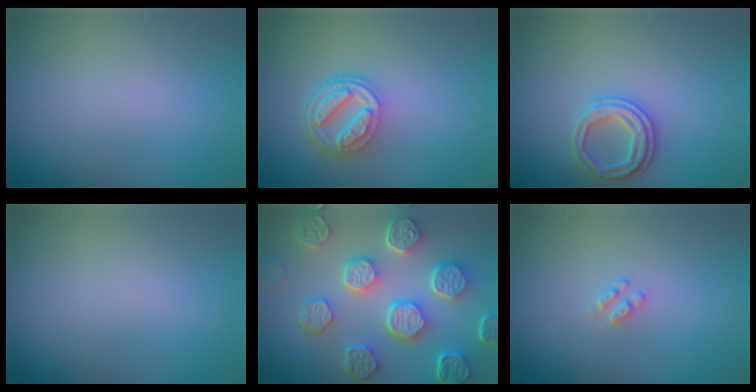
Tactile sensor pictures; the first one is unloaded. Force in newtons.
{"total": 4.3, "press": 3.2, "slide": 2.8}
{"total": 2.4, "press": 2.4, "slide": 0.4}
{"total": 0.0}
{"total": 8.0, "press": 6.1, "slide": 5.2}
{"total": 1.0, "press": 0.9, "slide": 0.2}